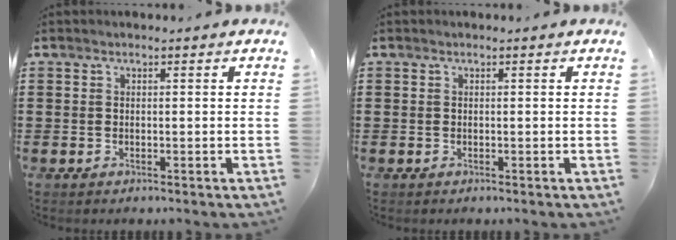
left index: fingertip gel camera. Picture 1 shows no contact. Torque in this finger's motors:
{"motor_torque": [-0.02, -0.07, -0.03, -0.01]}